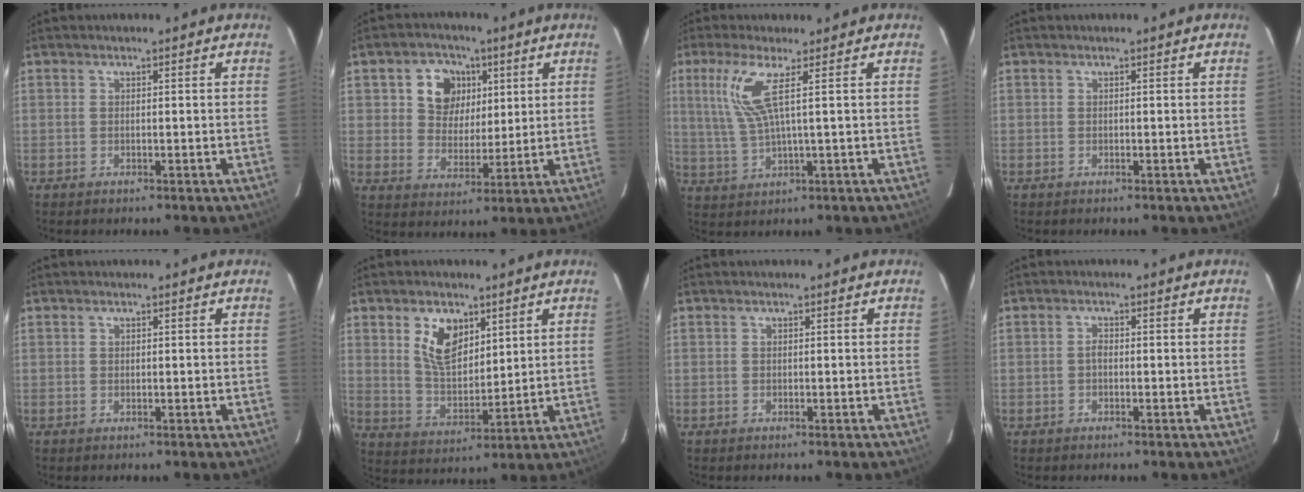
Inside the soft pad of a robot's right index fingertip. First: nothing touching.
{"total": 9.5, "force": [3.4, 8.0, 3.9], "torque": [-0.088, 0.018, 0.063]}
{"total": 7.4, "force": [2.6, 0.2, 6.9], "torque": [-0.150, -0.003, 0.063]}
{"total": 0.0}
{"total": 0.0}
{"total": 9.5, "force": [4.4, 5.4, 6.4], "torque": [-0.116, 0.009, 0.093]}
{"total": 0.0}
{"total": 1.0, "force": [-0.3, 0.6, 0.8], "torque": [-0.015, 0.005, -0.007]}